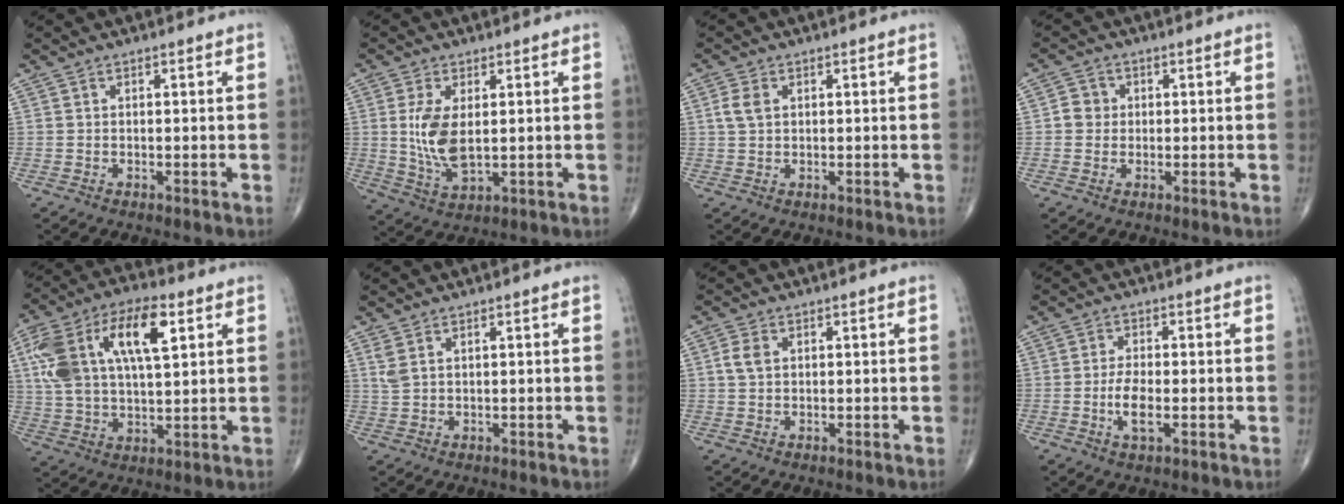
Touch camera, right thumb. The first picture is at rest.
{"total": 8.7, "force": [1.1, 4.3, 7.5], "torque": [-0.150, -0.014, 0.030]}
{"total": 3.3, "force": [0.9, 2.2, 2.3], "torque": [-0.048, 0.004, 0.019]}
{"total": 3.2, "force": [0.2, 3.1, 1.0], "torque": [0.002, 0.006, -0.002]}
{"total": 19.8, "force": [6.3, 9.2, 16.4], "torque": [-0.317, 0.010, 0.109]}
{"total": 2.3, "force": [1.3, 0.9, 1.8], "torque": [-0.044, 0.004, 0.036]}
{"total": 3.0, "force": [0.7, 2.0, 2.1], "torque": [-0.043, 0.004, 0.013]}
{"total": 4.7, "force": [-1.1, 1.8, 4.3], "torque": [-0.087, -0.002, -0.023]}